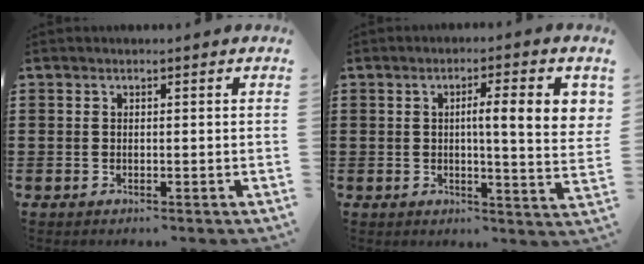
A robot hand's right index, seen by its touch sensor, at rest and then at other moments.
{"total": 8.1, "force": [1.7, 1.0, 7.9], "torque": [-0.123, -0.008, 0.019]}